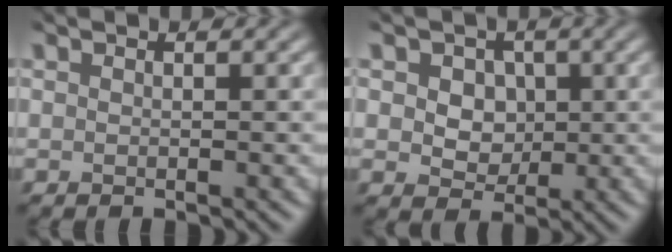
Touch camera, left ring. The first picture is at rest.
{"total": 3.3, "force": [0.2, 2.9, 1.6], "torque": [-0.048, -0.017, 0.015]}